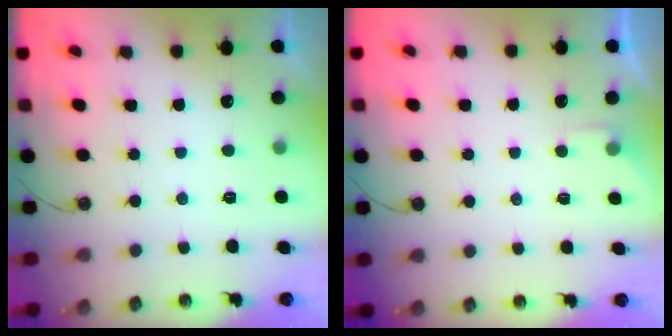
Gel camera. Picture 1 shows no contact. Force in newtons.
{"total": 3.3, "press": 3.2, "slide": 0.5}